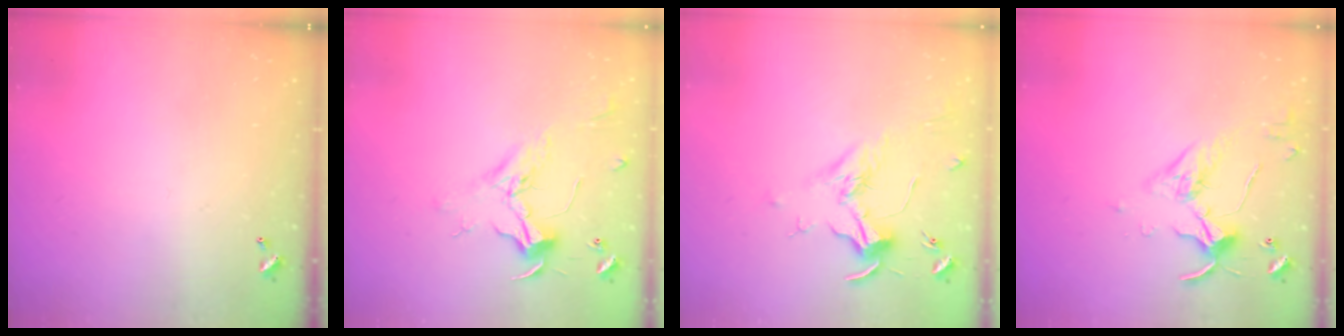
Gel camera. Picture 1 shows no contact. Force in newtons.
{"total": 2.4, "press": 2.3, "slide": 0.8}
{"total": 1.9, "press": 1.7, "slide": 0.8}
{"total": 3.8, "press": 3.8, "slide": 0.3}